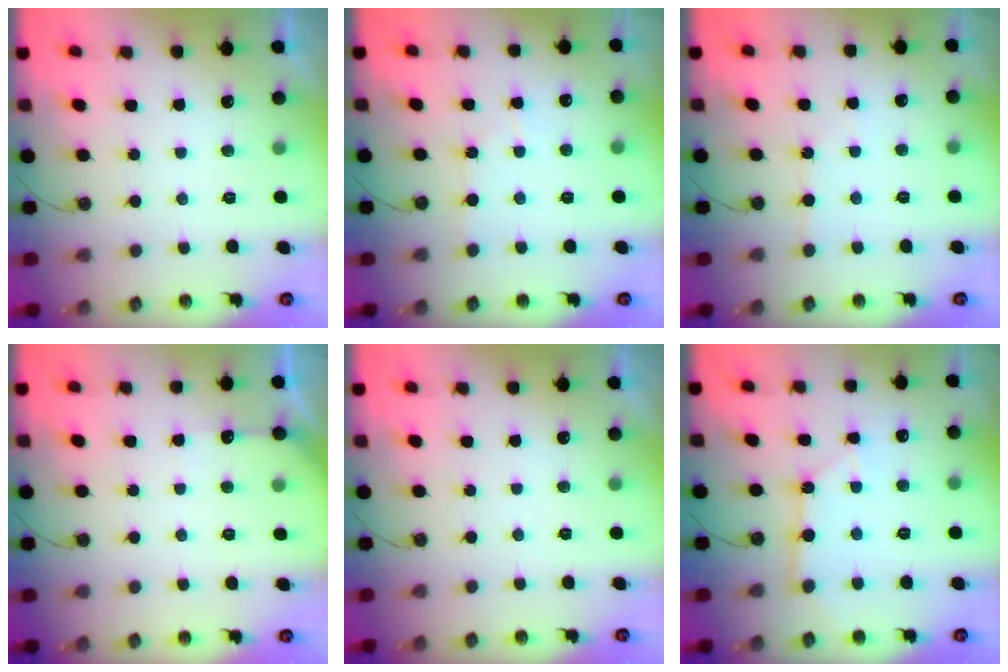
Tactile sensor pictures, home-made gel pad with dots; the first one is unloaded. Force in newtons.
{"total": 3.0, "press": 2.9, "slide": 0.5}
{"total": 2.6, "press": 2.6, "slide": 0.3}
{"total": 3.9, "press": 3.9, "slide": 0.5}
{"total": 0.0}
{"total": 3.8, "press": 3.8, "slide": 0.3}